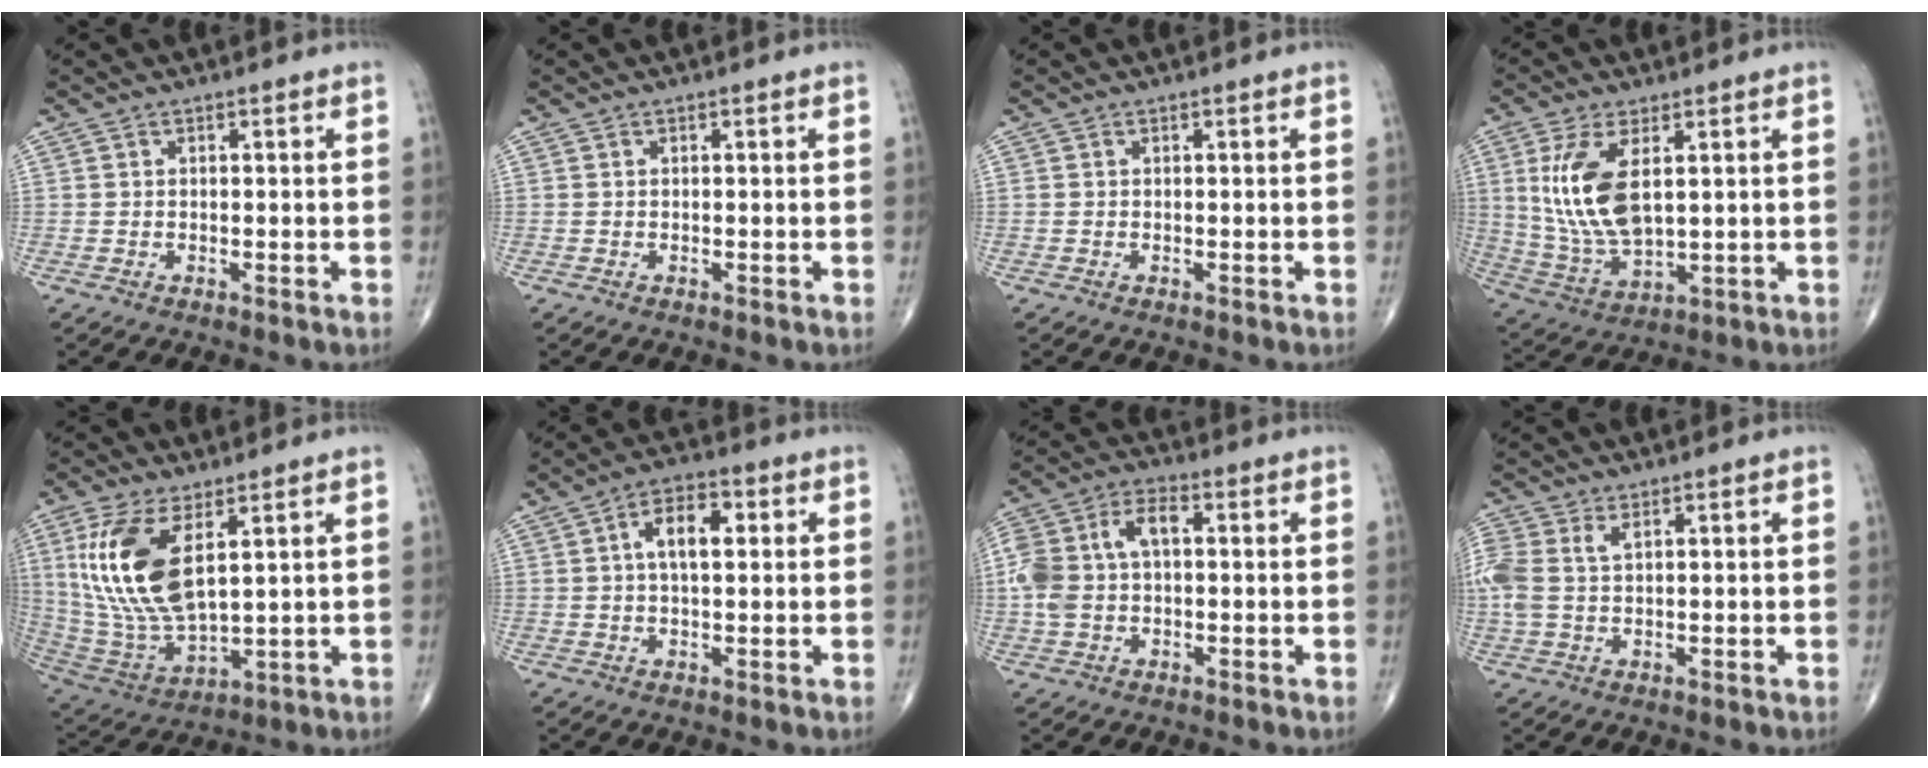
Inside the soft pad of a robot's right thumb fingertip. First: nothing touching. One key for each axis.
{"total": 0.0}
{"total": 0.0}
{"total": 13.5, "fx": 3.2, "fy": 6.4, "fz": 11.4, "tx": -0.236, "ty": -0.017, "tz": 0.077}
{"total": 17.4, "fx": 5.5, "fy": 7.7, "fz": 14.6, "tx": -0.301, "ty": -0.027, "tz": 0.121}
{"total": 7.3, "fx": 1.5, "fy": 3.6, "fz": 6.2, "tx": -0.099, "ty": 0.013, "tz": 0.020}
{"total": 9.9, "fx": 0.5, "fy": 6.1, "fz": 7.9, "tx": -0.173, "ty": 0.037, "tz": 0.007}
{"total": 6.1, "fx": 1.7, "fy": 3.1, "fz": 4.9, "tx": -0.149, "ty": 0.020, "tz": 0.041}